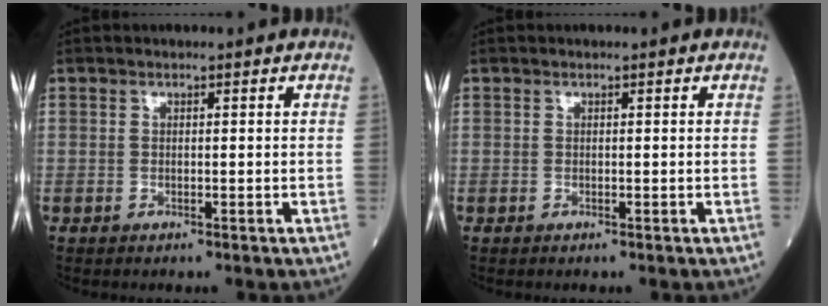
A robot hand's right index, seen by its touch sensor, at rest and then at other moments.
{"total": 0.0}